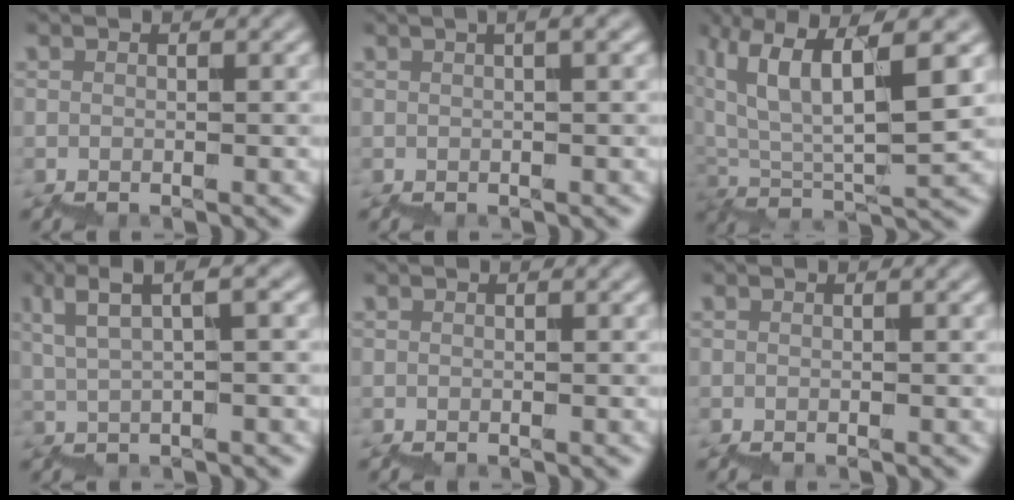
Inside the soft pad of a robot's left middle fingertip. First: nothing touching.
{"total": 2.2, "force": [0.3, 0.6, 2.1], "torque": [-0.021, 0.002, 0.005]}
{"total": 9.1, "force": [5.5, 2.1, 6.9], "torque": [-0.119, 0.019, 0.107]}
{"total": 4.8, "force": [2.8, 0.8, 3.9], "torque": [-0.046, 0.021, 0.048]}
{"total": 0.0}
{"total": 0.0}